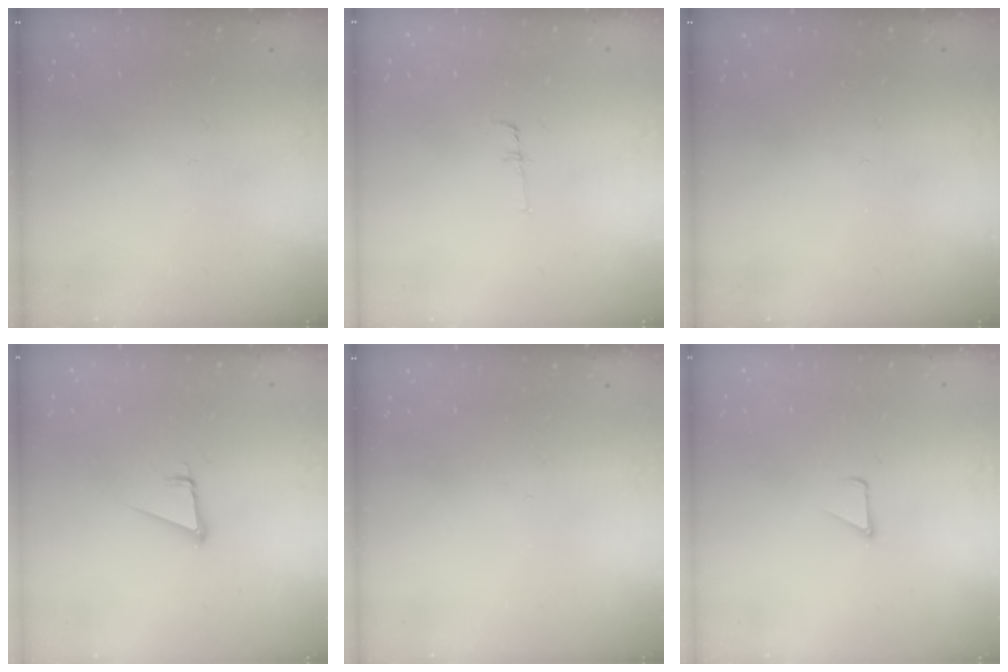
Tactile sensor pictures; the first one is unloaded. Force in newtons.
{"total": 6.6, "press": 6.2, "slide": 2.3}
{"total": 0.0}
{"total": 4.8, "press": 3.6, "slide": 3.1}
{"total": 0.0}
{"total": 1.2, "press": 1.2, "slide": 0.1}